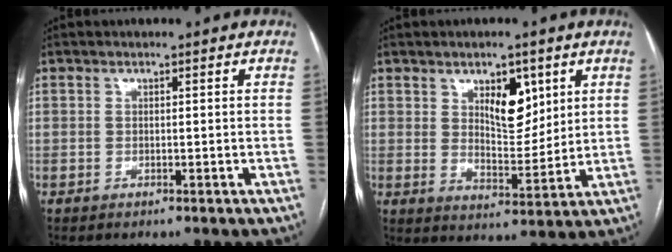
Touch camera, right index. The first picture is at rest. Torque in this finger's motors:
{"motor_torque": [0.16, 0.27, 0.23, 0.05]}